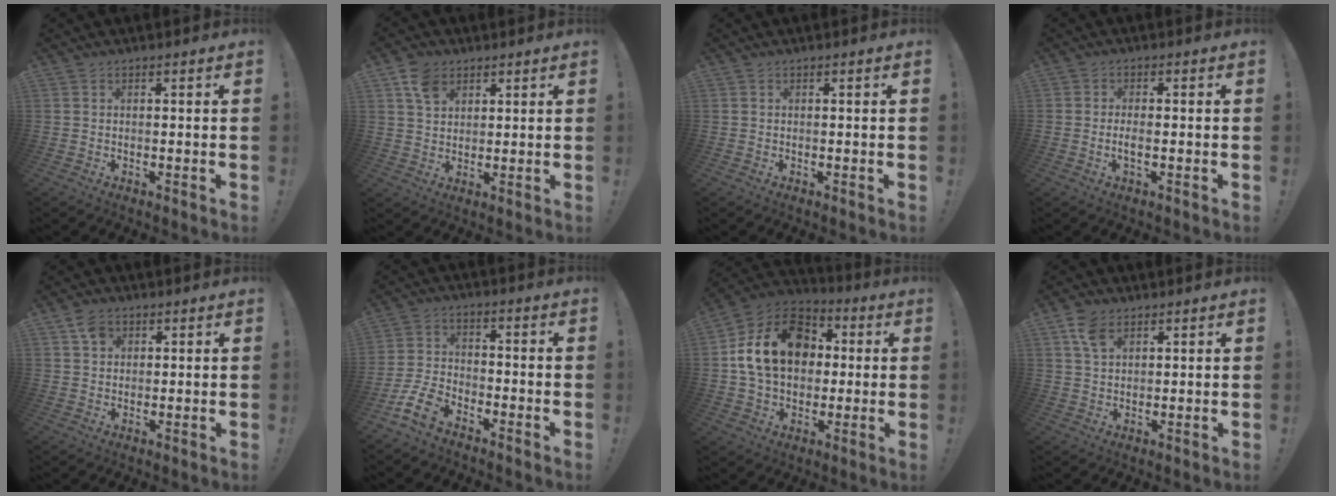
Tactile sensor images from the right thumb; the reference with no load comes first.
{"total": 6.9, "force": [4.0, 4.6, 3.1], "torque": [-0.051, -0.012, 0.078]}
{"total": 0.0}
{"total": 2.8, "force": [-1.0, 0.6, 2.5], "torque": [-0.051, 0.000, -0.020]}
{"total": 4.0, "force": [2.2, 3.0, 1.5], "torque": [-0.014, -0.007, 0.038]}
{"total": 9.0, "force": [-6.4, 4.5, 4.4], "torque": [-0.102, 0.028, -0.121]}
{"total": 19.6, "force": [3.7, 14.7, 12.3], "torque": [-0.193, 0.008, 0.074]}
{"total": 6.3, "force": [3.5, 3.5, 3.9], "torque": [-0.067, -0.011, 0.068]}